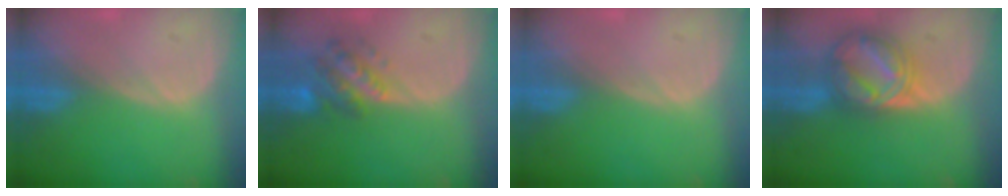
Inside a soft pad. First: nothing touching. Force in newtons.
{"total": 6.1, "press": 5.9, "slide": 1.4}
{"total": 0.0}
{"total": 8.0, "press": 8.0, "slide": 0.6}